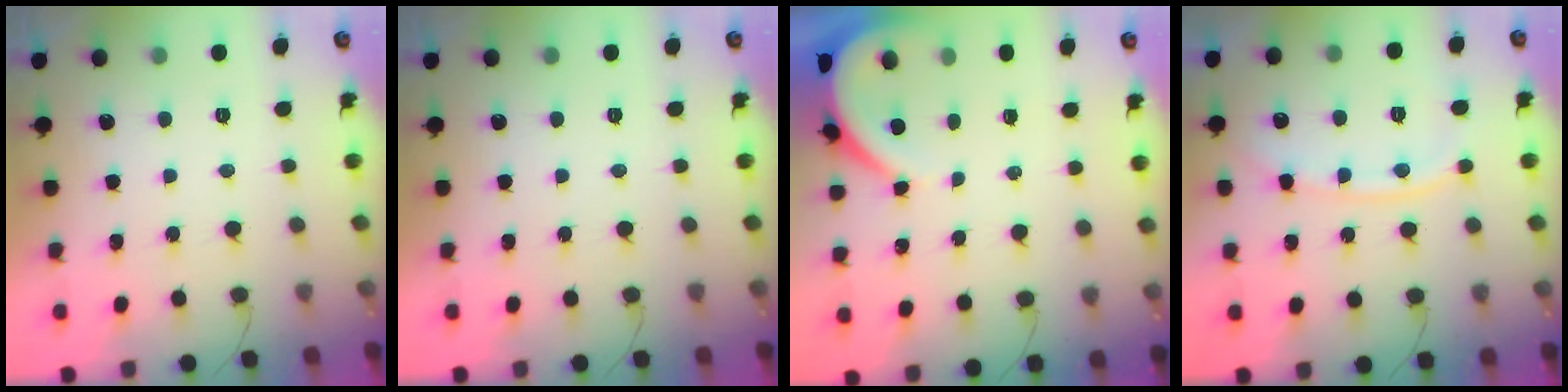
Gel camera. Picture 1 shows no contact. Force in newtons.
{"total": 0.0}
{"total": 3.9, "press": 3.9, "slide": 0.4}
{"total": 12.2, "press": 12.1, "slide": 1.5}